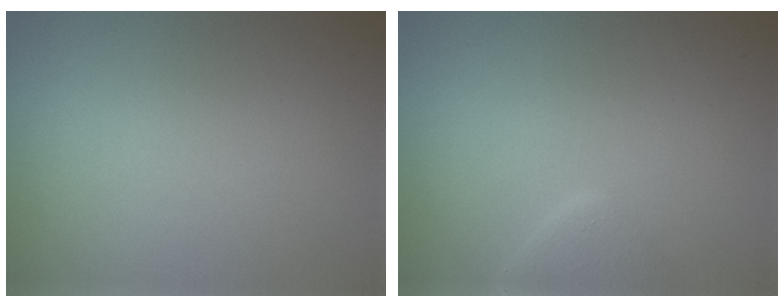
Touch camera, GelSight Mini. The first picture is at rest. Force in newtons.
{"total": 2.3, "press": 2.3, "slide": 0.1}